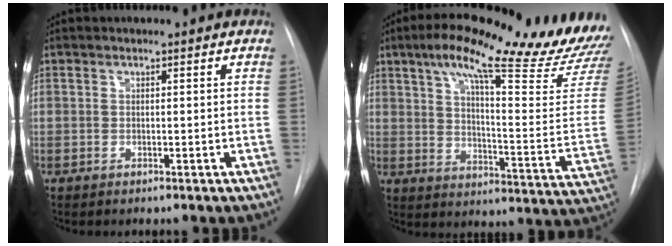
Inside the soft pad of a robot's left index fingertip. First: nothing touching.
{"total": 26.1, "force": [21.3, 2.7, 14.8], "torque": [-0.216, -0.050, 0.273]}